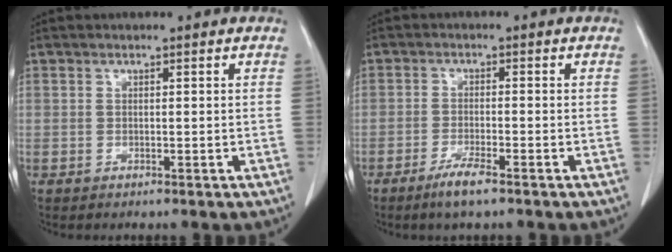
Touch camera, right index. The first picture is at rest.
{"total": 3.9, "force": [-2.7, 0.2, 2.9], "torque": [-0.059, -0.007, -0.051]}